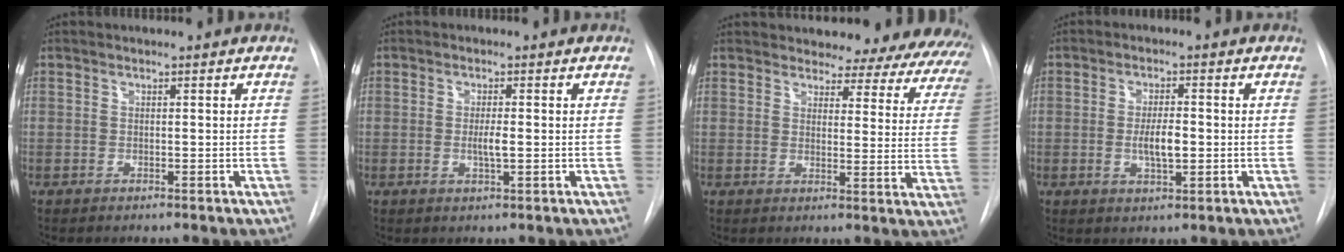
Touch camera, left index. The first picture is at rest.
{"total": 2.3, "force": [-0.9, 0.2, 2.1], "torque": [-0.040, -0.008, -0.015]}
{"total": 20.5, "force": [19.0, 5.5, 5.4], "torque": [-0.062, -0.077, 0.198]}
{"total": 4.4, "force": [-1.1, 1.3, 4.1], "torque": [-0.074, -0.009, -0.018]}